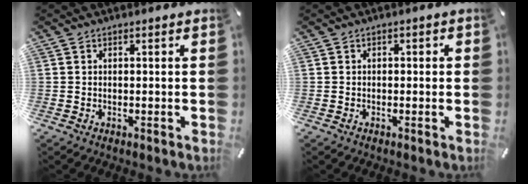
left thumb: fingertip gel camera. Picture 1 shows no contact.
{"total": 1.0, "force": [-0.6, 0.7, 0.2], "torque": [-0.004, 0.004, -0.014]}